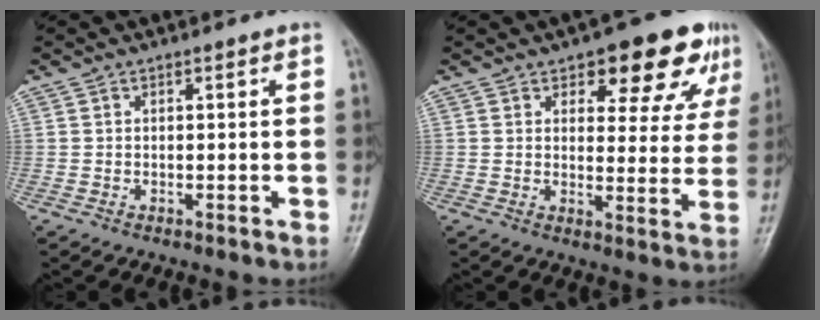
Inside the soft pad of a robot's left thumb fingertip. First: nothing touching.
{"total": 12.4, "force": [7.4, 5.8, 8.1], "torque": [-0.047, -0.030, 0.092]}